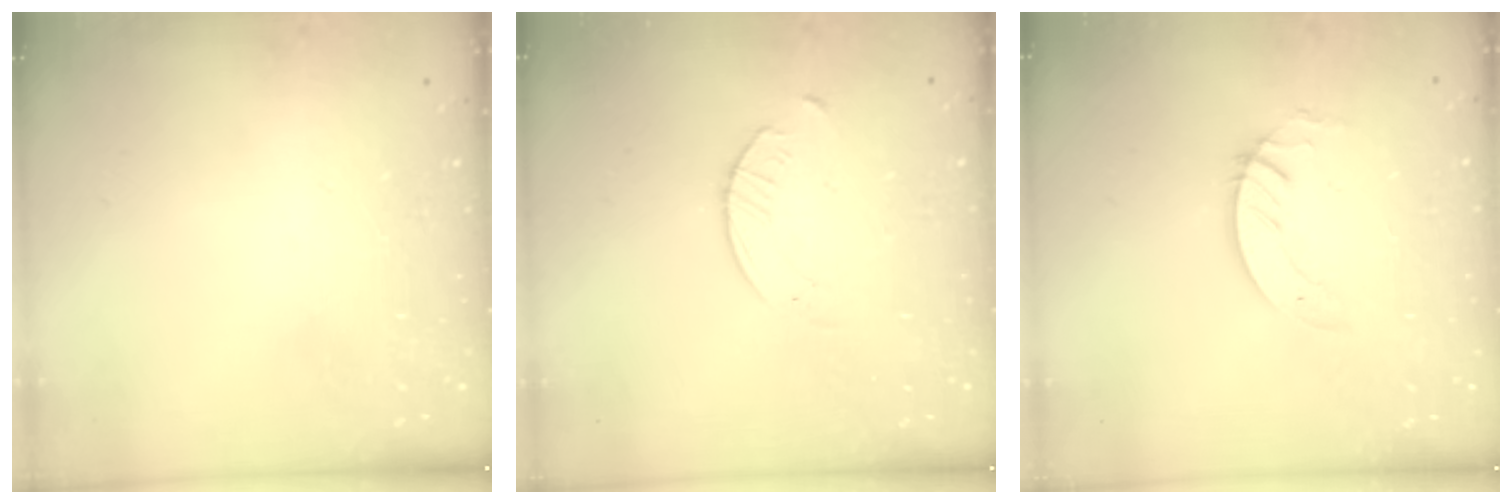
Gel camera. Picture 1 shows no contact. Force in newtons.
{"total": 3.1, "press": 3.0, "slide": 0.4}
{"total": 3.4, "press": 3.4, "slide": 0.3}